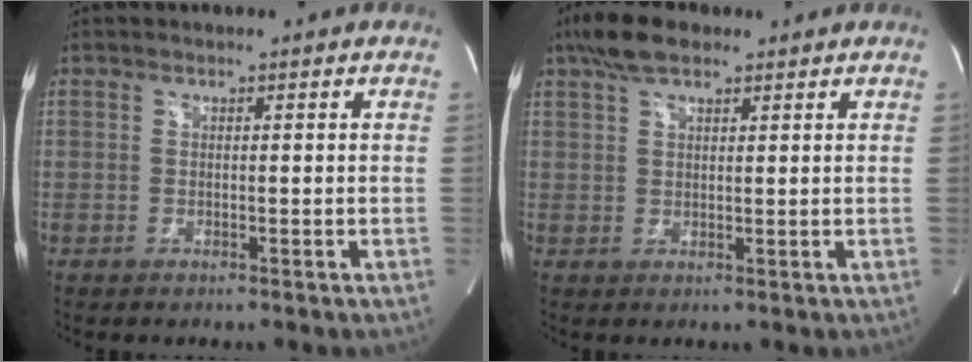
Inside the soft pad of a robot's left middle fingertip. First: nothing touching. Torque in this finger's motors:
{"motor_torque": [0.55, -0.21, -0.11, 0.06]}